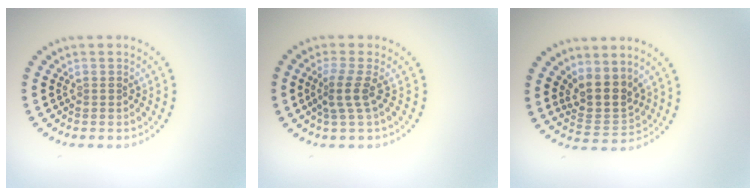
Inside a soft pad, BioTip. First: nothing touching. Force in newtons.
{"total": 2.3, "press": 1.6, "slide": 1.7}
{"total": 3.6, "press": 2.9, "slide": 2.3}